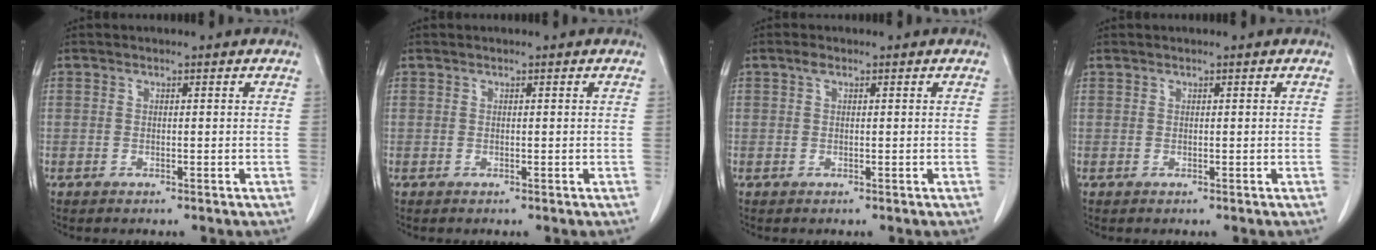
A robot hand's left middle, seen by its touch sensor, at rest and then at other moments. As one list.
[{"total": 0.0}, {"total": 0.9, "force": [0.5, 0.4, 0.6], "torque": [-0.013, 0.007, 0.008]}, {"total": 0.0}]